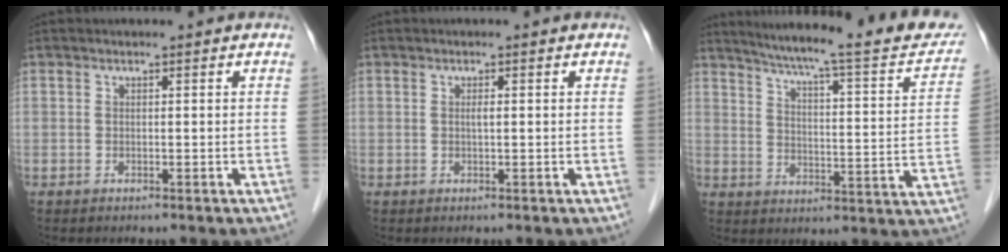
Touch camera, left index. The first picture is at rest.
{"total": 0.7, "force": [-0.2, 0.0, 0.6], "torque": [-0.013, -0.005, -0.005]}
{"total": 22.7, "force": [19.5, 2.0, 11.4], "torque": [-0.164, -0.031, 0.247]}